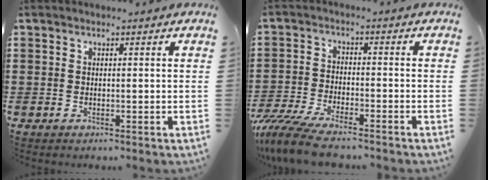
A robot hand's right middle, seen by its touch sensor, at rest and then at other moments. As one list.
[{"total": 6.9, "force": [-6.2, 0.6, 3.1], "torque": [-0.085, -0.010, -0.127]}]